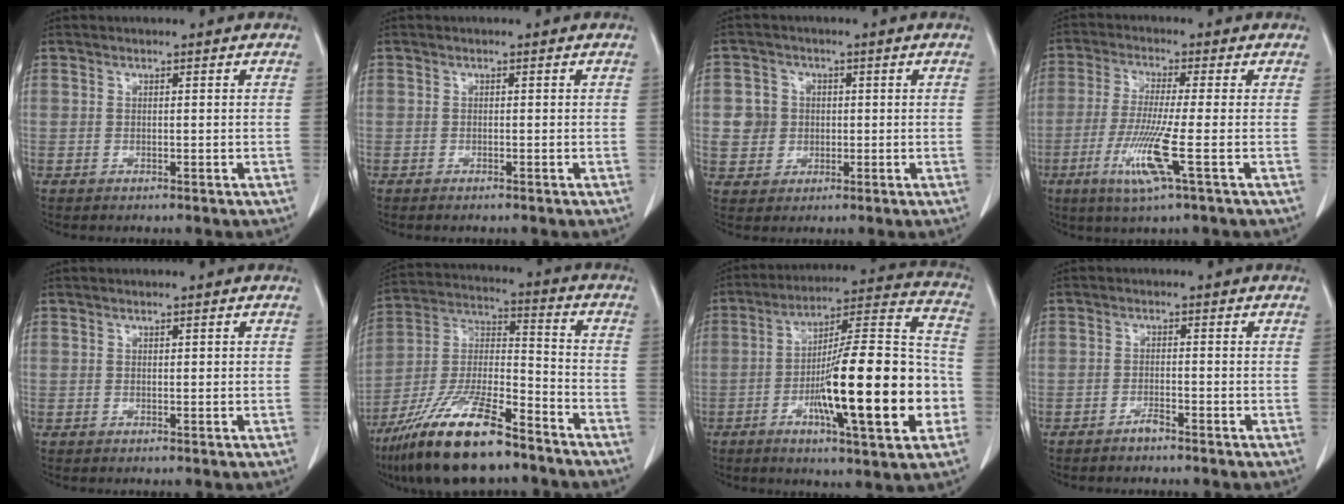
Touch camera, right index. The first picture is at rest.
{"total": 0.6, "force": [-0.5, 0.0, 0.3], "torque": [-0.012, -0.002, -0.007]}
{"total": 4.7, "force": [0.3, 4.6, 1.1], "torque": [-0.022, 0.015, 0.012]}
{"total": 8.7, "force": [-3.1, -0.7, 8.1], "torque": [-0.169, -0.026, -0.065]}
{"total": 0.5, "force": [0.2, 0.2, 0.4], "torque": [-0.005, 0.001, 0.004]}
{"total": 18.2, "force": [-13.1, 3.8, 12.1], "torque": [-0.262, -0.019, -0.240]}
{"total": 22.7, "force": [-6.0, 2.7, 21.7], "torque": [-0.313, 0.005, -0.092]}
{"total": 1.5, "force": [-1.3, 0.1, 0.8], "torque": [-0.015, 0.001, -0.022]}